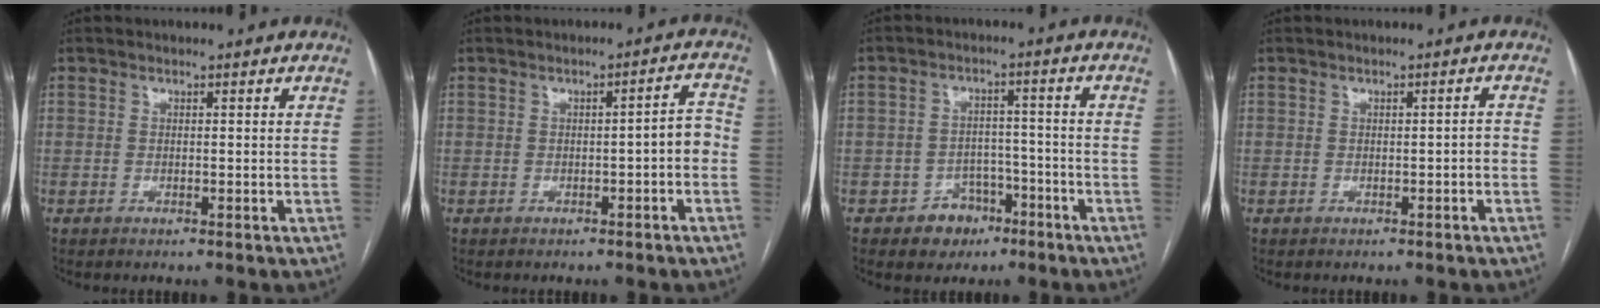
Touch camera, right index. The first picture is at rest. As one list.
[{"total": 3.3, "force": [-0.9, 0.8, 3.1], "torque": [-0.034, 0.017, -0.012]}, {"total": 5.2, "force": [-3.0, 4.1, 1.1], "torque": [-0.010, 0.015, -0.038]}, {"total": 1.0, "force": [-0.5, 0.4, 0.8], "torque": [-0.009, 0.003, -0.006]}]